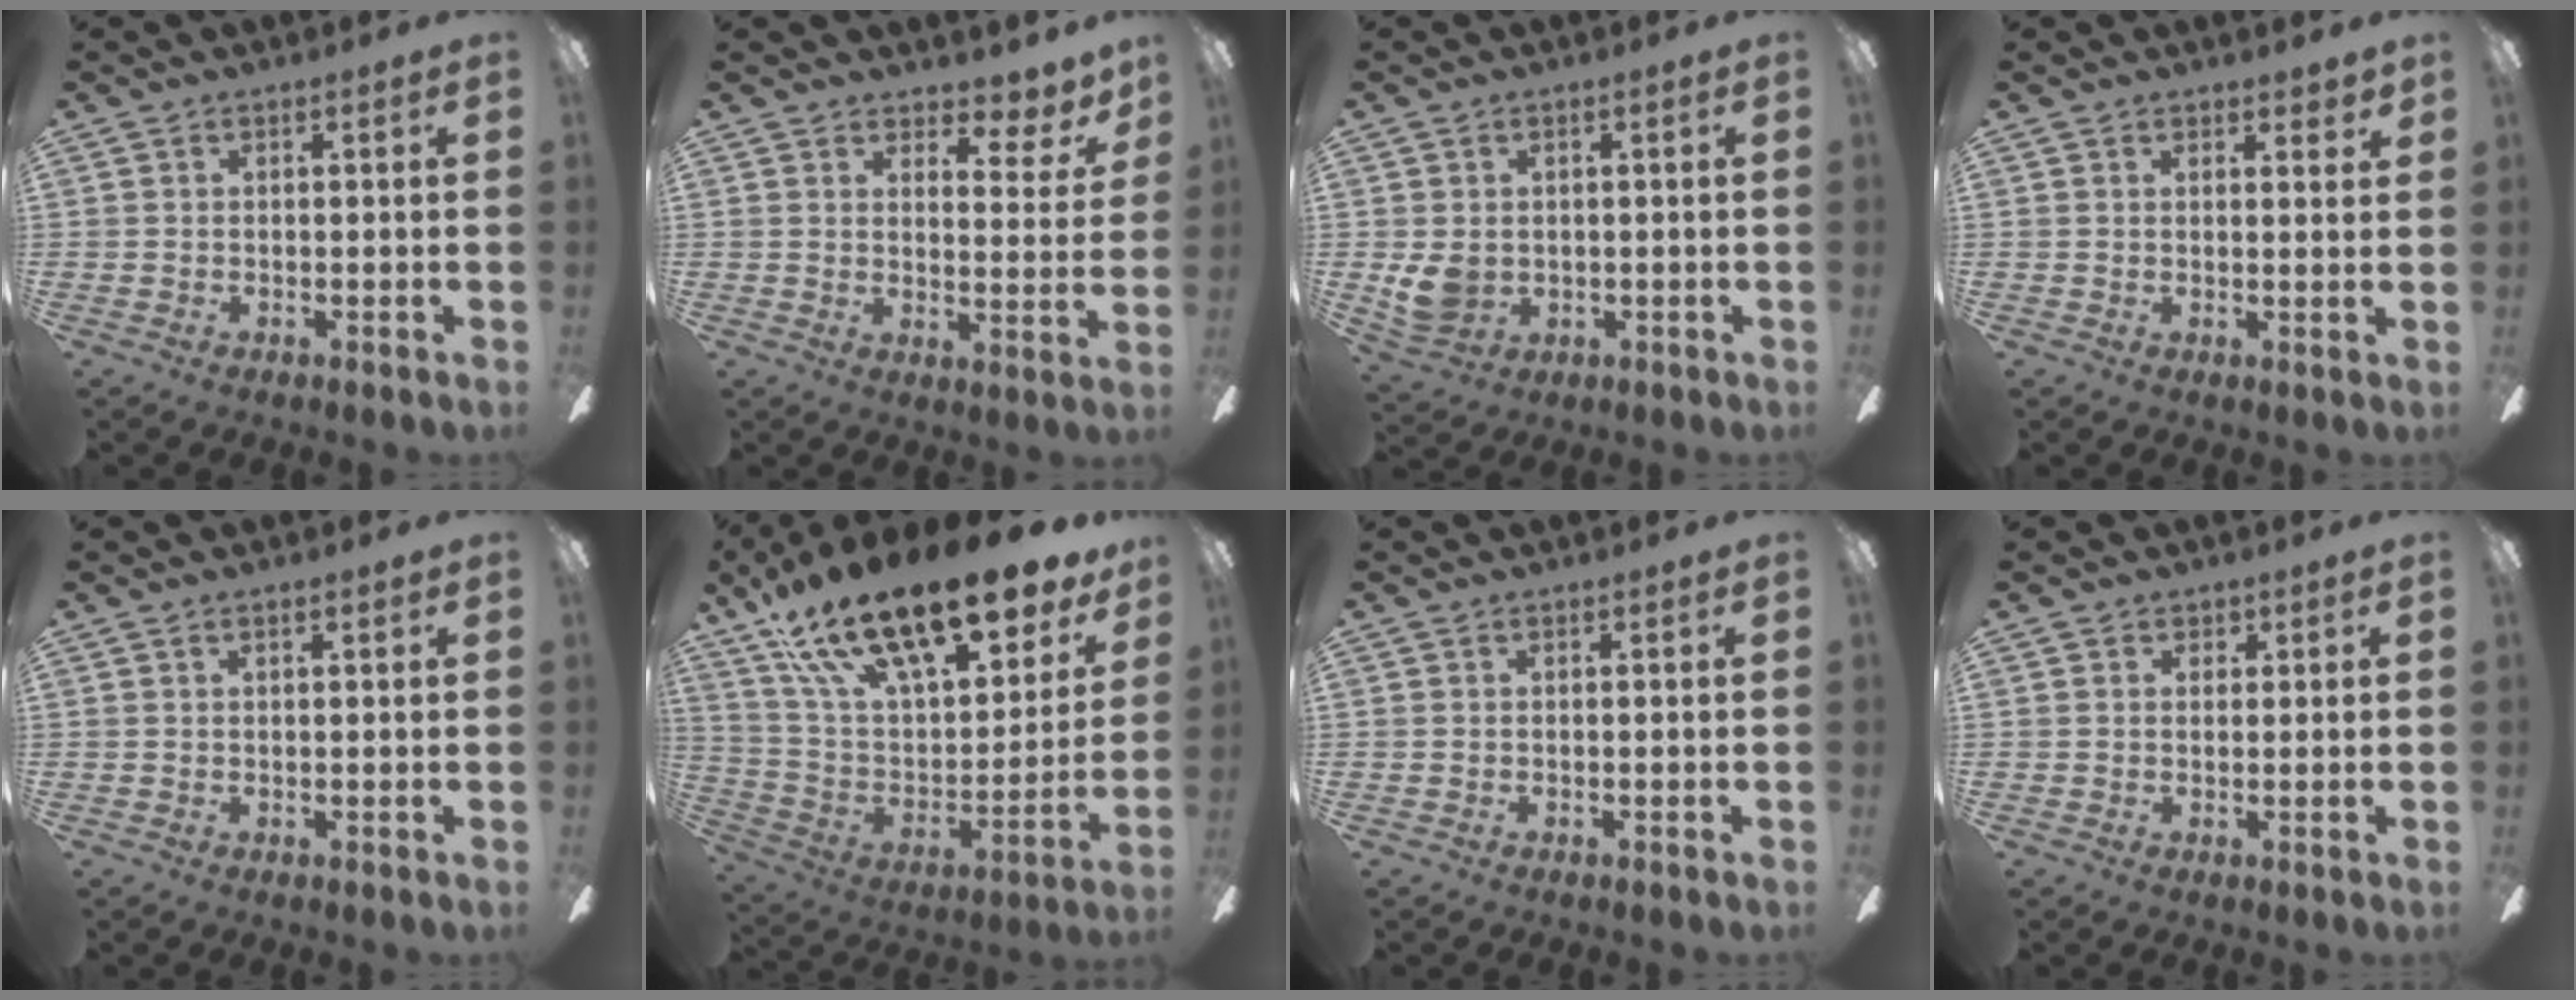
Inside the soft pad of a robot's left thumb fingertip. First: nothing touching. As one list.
[{"total": 6.3, "force": [5.2, 2.5, 2.6], "torque": [-0.020, -0.041, 0.088]}, {"total": 5.7, "force": [0.5, 4.6, 3.4], "torque": [-0.077, 0.004, 0.012]}, {"total": 2.0, "force": [1.7, 0.2, 0.9], "torque": [-0.013, -0.006, 0.028]}, {"total": 1.7, "force": [0.9, 0.4, 1.4], "torque": [-0.030, 0.002, 0.016]}, {"total": 23.9, "force": [18.1, 7.3, 13.8], "torque": [-0.245, -0.114, 0.308]}, {"total": 0.0}, {"total": 1.3, "force": [1.0, 0.9, 0.2], "torque": [0.003, 0.000, 0.016]}]